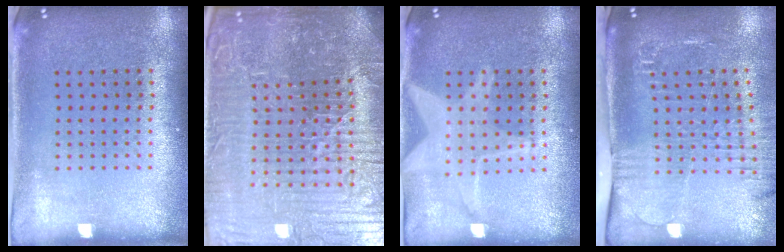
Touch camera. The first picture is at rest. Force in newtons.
{"total": 6.6, "press": 6.1, "slide": 2.5}
{"total": 3.0, "press": 3.0, "slide": 0.4}
{"total": 2.5, "press": 2.1, "slide": 1.3}